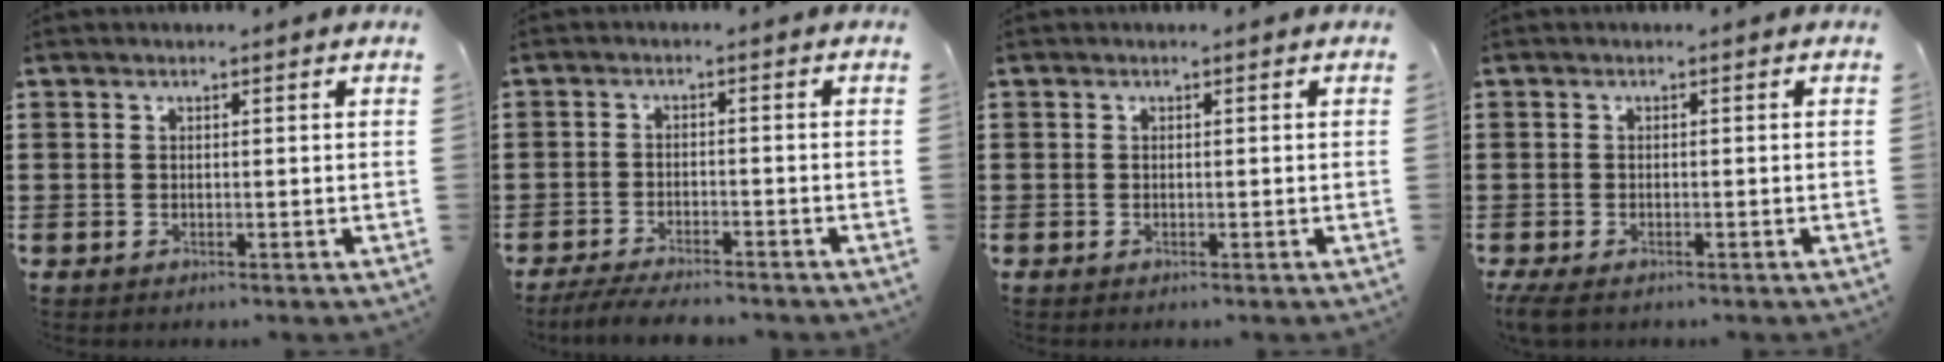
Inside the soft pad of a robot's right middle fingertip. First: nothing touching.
{"total": 3.8, "force": [-3.7, 0.1, 1.0], "torque": [-0.024, -0.005, -0.075]}
{"total": 0.0}
{"total": 1.2, "force": [-0.9, 0.4, 0.6], "torque": [-0.020, -0.004, -0.019]}